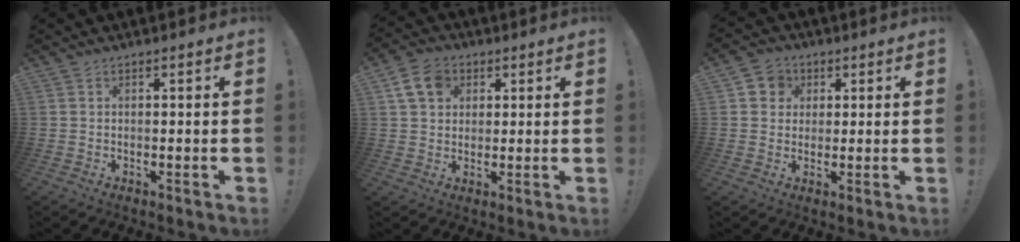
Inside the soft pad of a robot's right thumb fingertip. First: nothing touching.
{"total": 9.0, "force": [3.6, 7.0, 4.3], "torque": [-0.066, -0.004, 0.072]}
{"total": 5.6, "force": [1.1, 5.3, 1.4], "torque": [-0.017, -0.001, 0.022]}